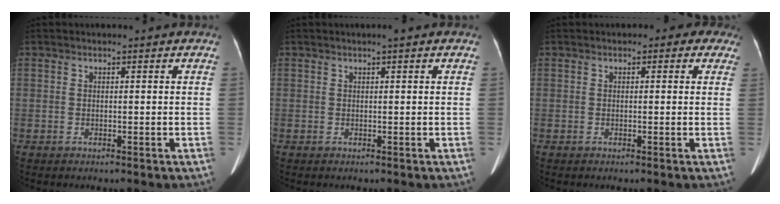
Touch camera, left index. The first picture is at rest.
{"total": 0.9, "force": [0.5, 0.0, 0.7], "torque": [-0.013, 0.005, 0.005]}
{"total": 2.5, "force": [1.3, 1.8, 1.3], "torque": [-0.001, 0.011, 0.003]}